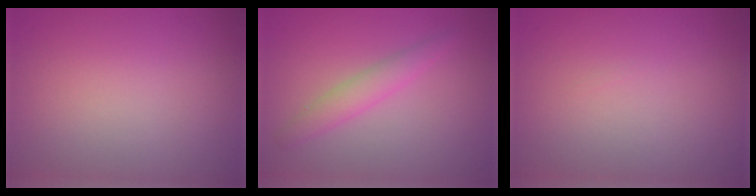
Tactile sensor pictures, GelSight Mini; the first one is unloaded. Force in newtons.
{"total": 2.9, "press": 2.9, "slide": 0.4}
{"total": 0.0}